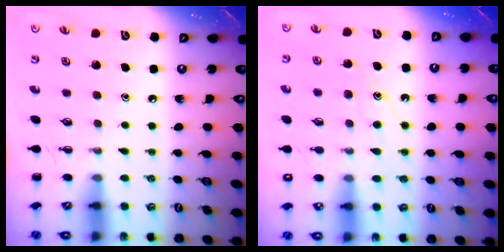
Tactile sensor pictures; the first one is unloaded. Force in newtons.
{"total": 11.8, "press": 11.8, "slide": 0.7}